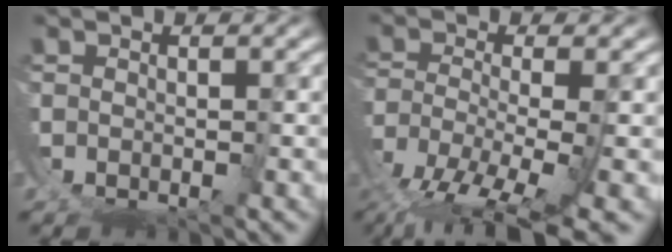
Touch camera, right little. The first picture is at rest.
{"total": 7.7, "force": [-4.6, 2.2, 5.8], "torque": [-0.114, -0.042, -0.050]}